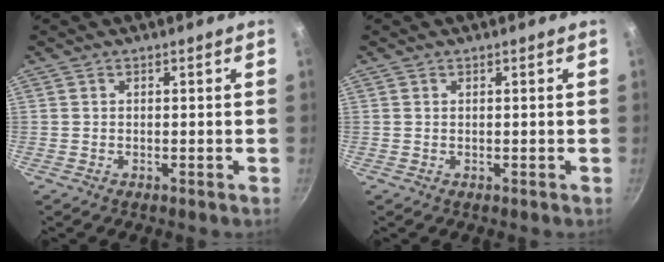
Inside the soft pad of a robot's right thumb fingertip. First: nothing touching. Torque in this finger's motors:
{"motor_torque": [0.12, 0.09, 0.40, -0.14, 0.08]}